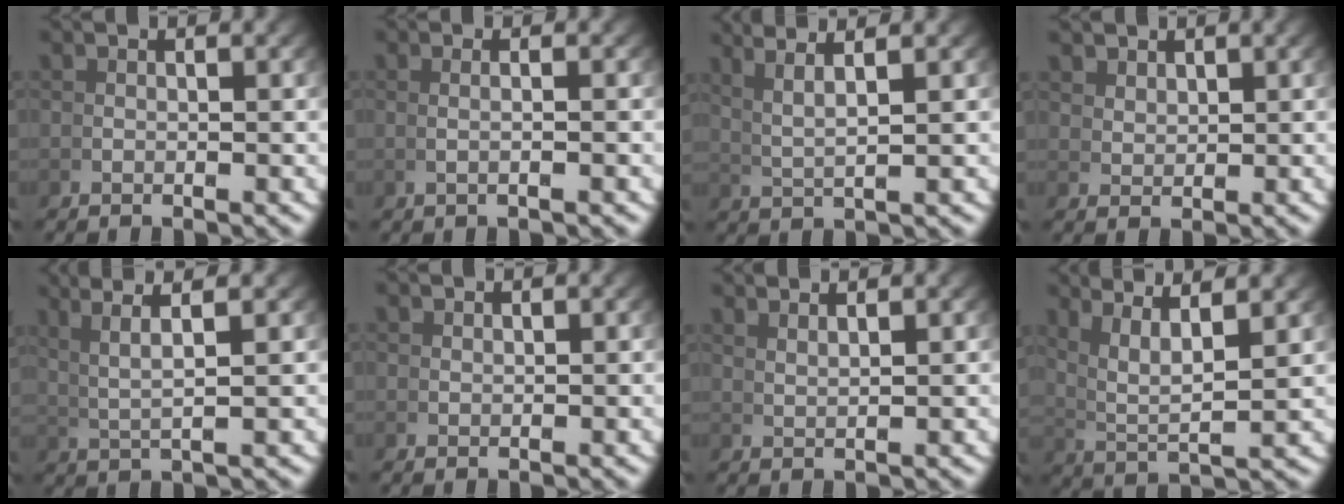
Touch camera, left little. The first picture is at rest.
{"total": 1.1, "force": [0.0, -0.7, 0.8], "torque": [-0.017, 0.004, 0.001]}
{"total": 5.2, "force": [3.6, 1.1, 3.6], "torque": [-0.053, 0.015, 0.060]}
{"total": 1.9, "force": [1.8, -0.4, 0.1], "torque": [0.004, -0.004, 0.048]}
{"total": 5.5, "force": [3.8, 0.8, 3.9], "torque": [-0.056, 0.018, 0.062]}
{"total": 1.3, "force": [0.8, -0.9, -0.3], "torque": [0.015, -0.001, 0.022]}
{"total": 2.9, "force": [2.6, -1.0, 0.6], "torque": [0.001, 0.005, 0.053]}
{"total": 6.6, "force": [3.6, 2.6, 4.9], "torque": [-0.097, -0.009, 0.068]}